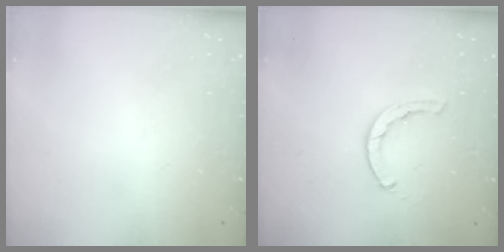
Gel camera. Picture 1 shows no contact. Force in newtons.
{"total": 1.2, "press": 1.2, "slide": 0.2}